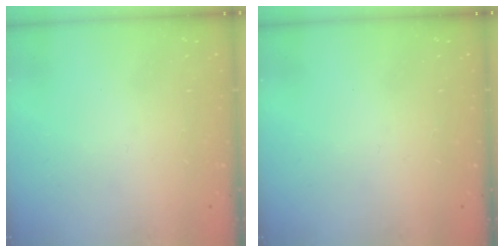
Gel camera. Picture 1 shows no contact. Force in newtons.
{"total": 0.0}